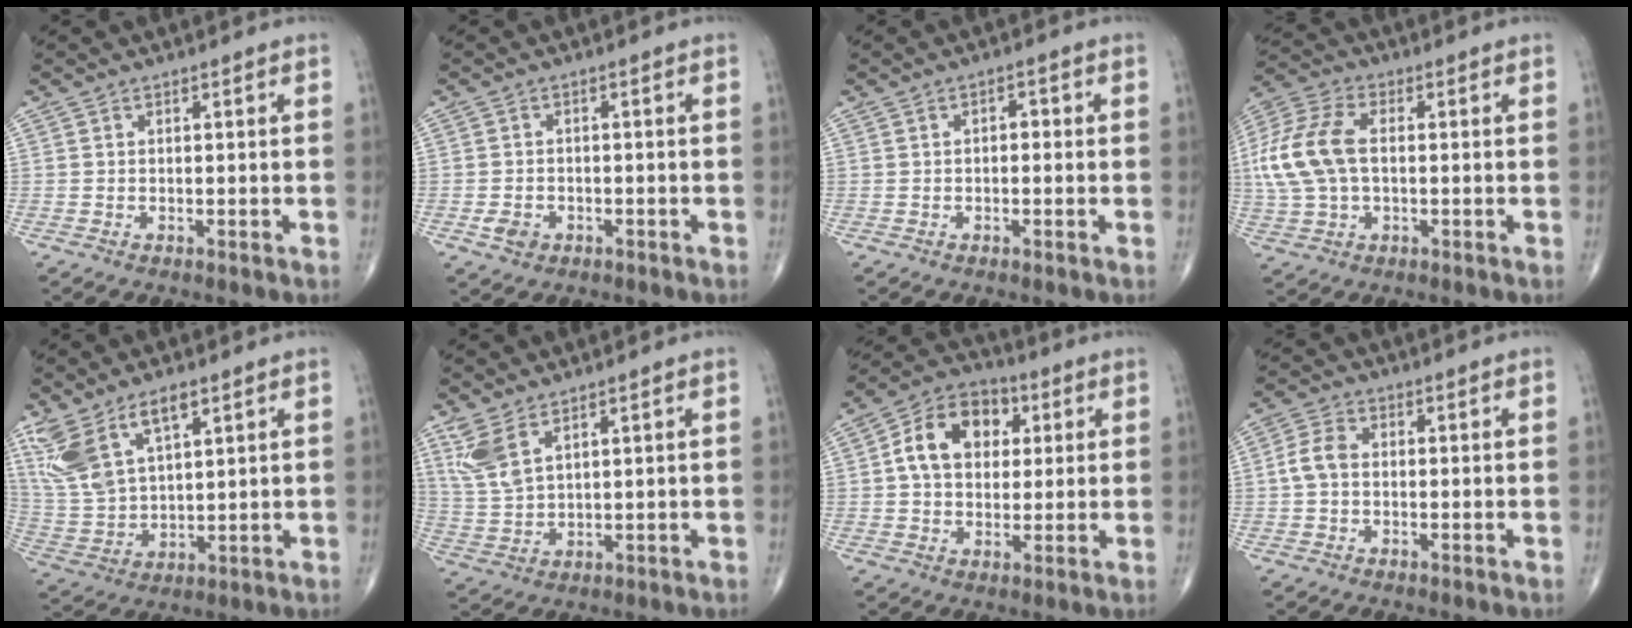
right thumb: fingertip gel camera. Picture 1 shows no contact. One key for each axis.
{"total": 2.8, "fx": -1.2, "fy": 2.2, "fz": 1.3, "tx": -0.022, "ty": 0.004, "tz": -0.016}
{"total": 1.7, "fx": 0.0, "fy": 1.0, "fz": 1.4, "tx": -0.012, "ty": 0.006, "tz": -0.005}
{"total": 13.7, "fx": 0.7, "fy": 8.1, "fz": 11.0, "tx": -0.250, "ty": 0.021, "tz": 0.010}
{"total": 12.8, "fx": 7.4, "fy": 5.9, "fz": 8.7, "tx": -0.176, "ty": -0.020, "tz": 0.159}
{"total": 6.7, "fx": 4.0, "fy": 2.7, "fz": 4.6, "tx": -0.103, "ty": -0.012, "tz": 0.094}
{"total": 12.9, "fx": 2.7, "fy": 9.3, "fz": 8.5, "tx": -0.116, "ty": 0.013, "tz": 0.035}
{"total": 4.5, "fx": -0.2, "fy": 3.2, "fz": 3.1, "tx": -0.065, "ty": 0.015, "tz": -0.011}